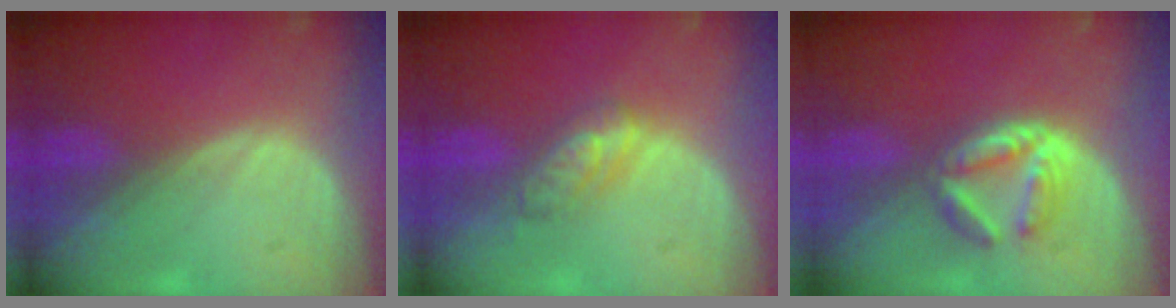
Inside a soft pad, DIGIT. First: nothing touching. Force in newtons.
{"total": 4.7, "press": 4.5, "slide": 1.5}
{"total": 5.8, "press": 5.3, "slide": 2.4}